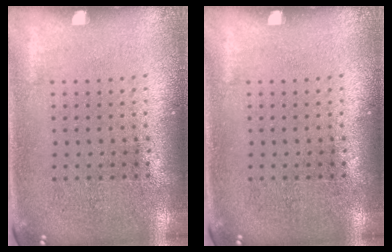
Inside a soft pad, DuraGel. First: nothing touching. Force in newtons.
{"total": 0.0}